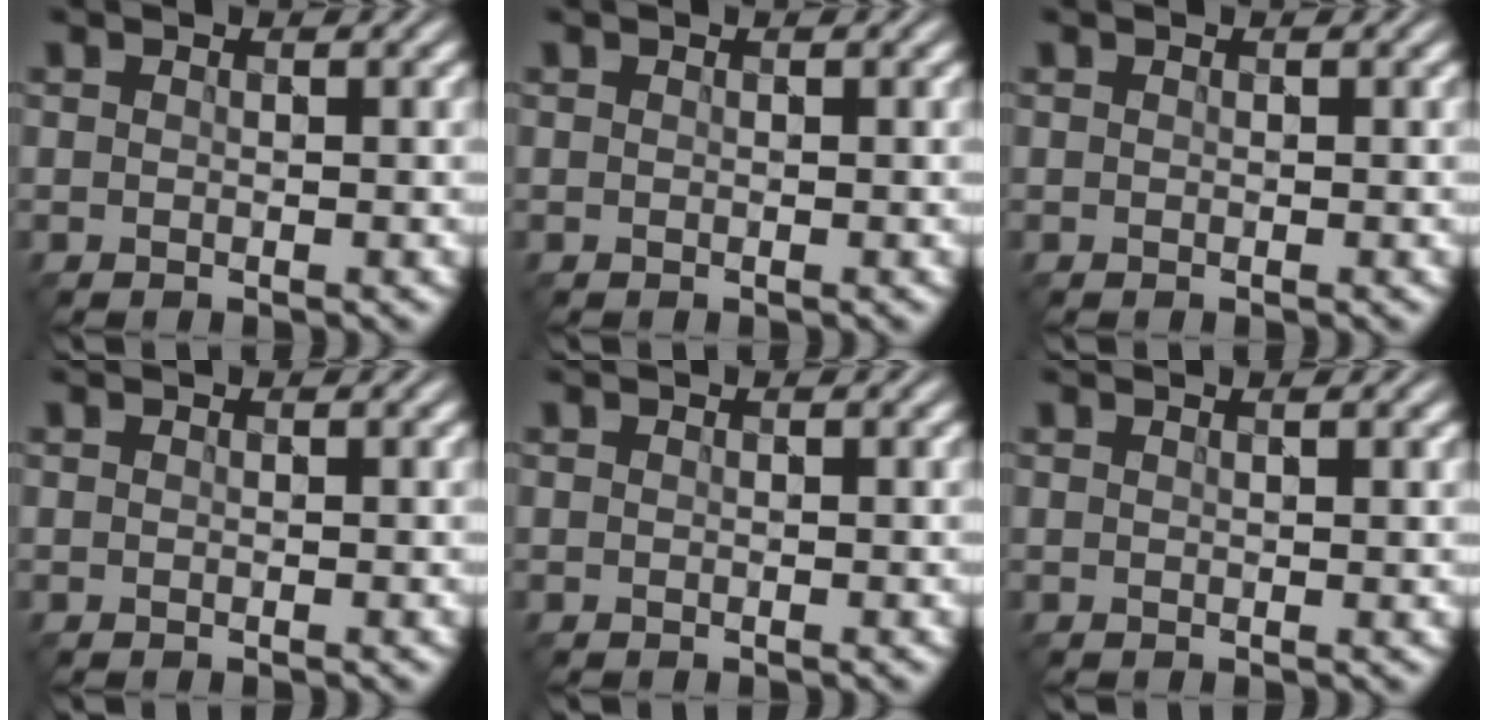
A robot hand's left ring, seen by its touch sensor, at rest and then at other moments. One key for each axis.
{"total": 0.0}
{"total": 0.0}
{"total": 0.0}
{"total": 0.0}
{"total": 1.0, "fx": 0.6, "fy": 0.1, "fz": 0.8, "tx": -0.007, "ty": 0.004, "tz": 0.006}